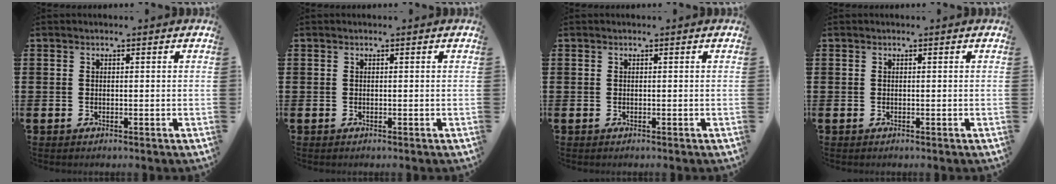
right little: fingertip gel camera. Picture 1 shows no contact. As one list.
[{"total": 0.0}, {"total": 0.0}, {"total": 0.0}]